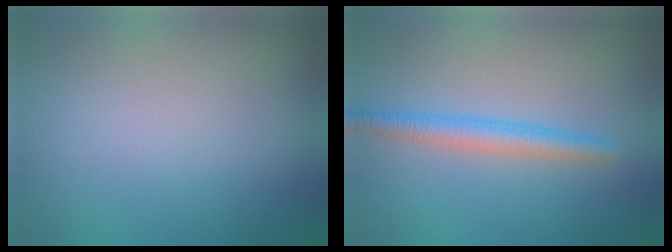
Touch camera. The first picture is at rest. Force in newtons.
{"total": 2.6, "press": 2.6, "slide": 0.2}